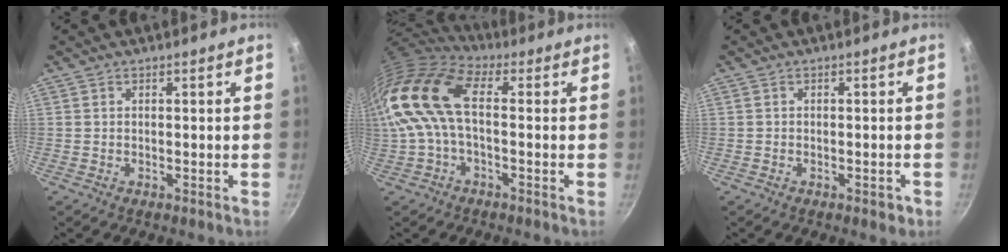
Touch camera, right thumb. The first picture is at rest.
{"total": 16.1, "force": [1.6, 8.3, 13.8], "torque": [-0.284, 0.019, 0.018]}
{"total": 2.0, "force": [-0.9, 1.1, 1.3], "torque": [-0.008, 0.011, -0.007]}